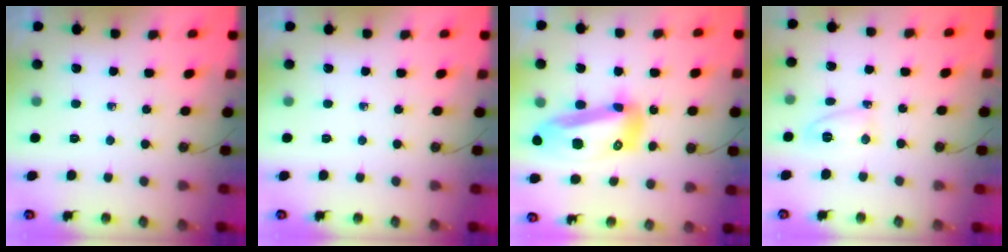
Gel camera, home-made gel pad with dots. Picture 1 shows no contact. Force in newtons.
{"total": 0.0}
{"total": 16.5, "press": 16.3, "slide": 2.1}
{"total": 4.4, "press": 4.3, "slide": 0.8}